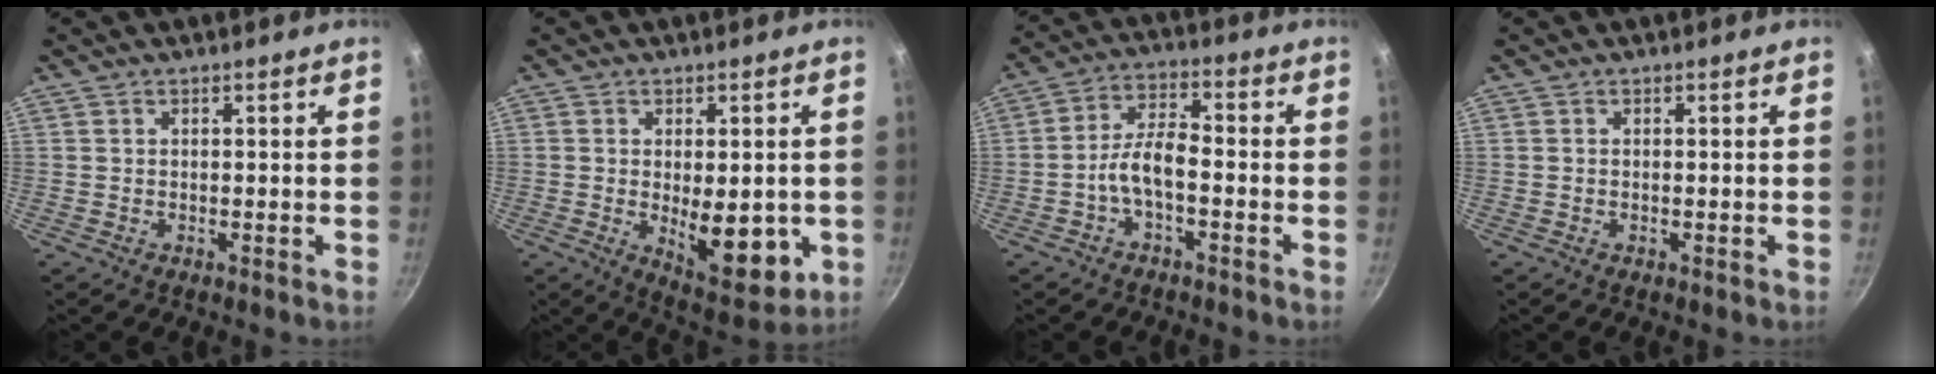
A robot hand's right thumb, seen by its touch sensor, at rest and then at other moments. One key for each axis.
{"total": 12.6, "fx": -1.7, "fy": 5.9, "fz": 11.0, "tx": -0.124, "ty": -0.020, "tz": -0.009}
{"total": 6.6, "fx": -2.6, "fy": 2.8, "fz": 5.4, "tx": -0.102, "ty": 0.036, "tz": -0.055}
{"total": 0.0}